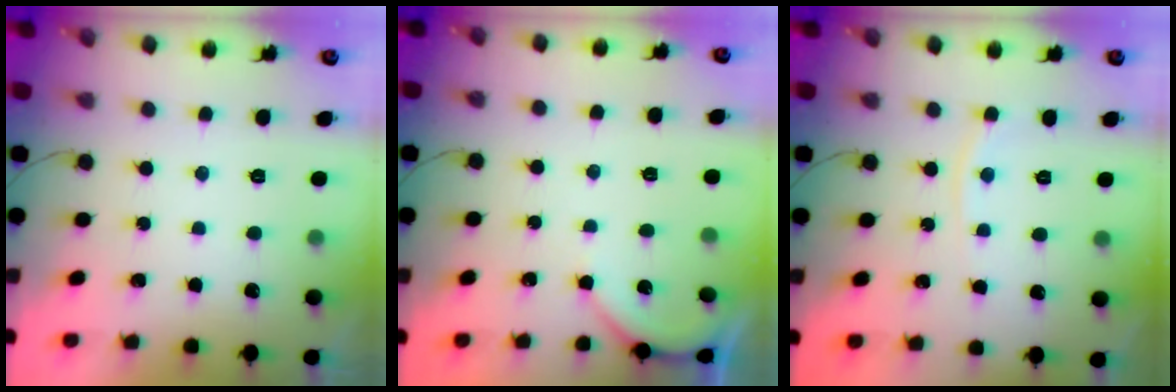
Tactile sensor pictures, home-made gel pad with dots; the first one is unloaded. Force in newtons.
{"total": 2.7, "press": 2.6, "slide": 0.6}
{"total": 4.1, "press": 4.1, "slide": 0.3}